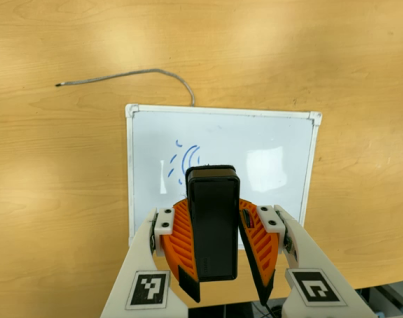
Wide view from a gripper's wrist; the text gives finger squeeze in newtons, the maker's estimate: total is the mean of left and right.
{"total": 9.2, "left": 8.9, "right": 9.4}